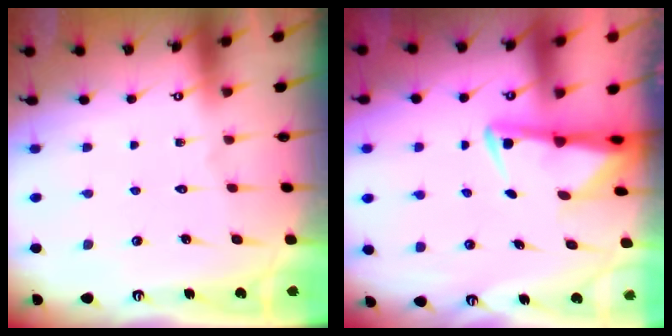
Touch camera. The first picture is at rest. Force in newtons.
{"total": 3.2, "press": 3.1, "slide": 0.7}